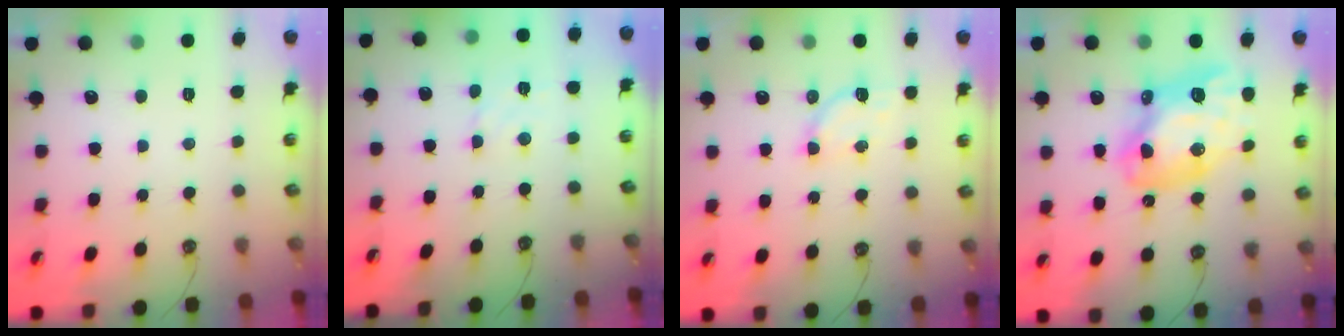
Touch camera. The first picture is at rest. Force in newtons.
{"total": 2.9, "press": 2.9, "slide": 0.5}
{"total": 4.0, "press": 3.9, "slide": 0.6}
{"total": 15.1, "press": 15.0, "slide": 2.1}